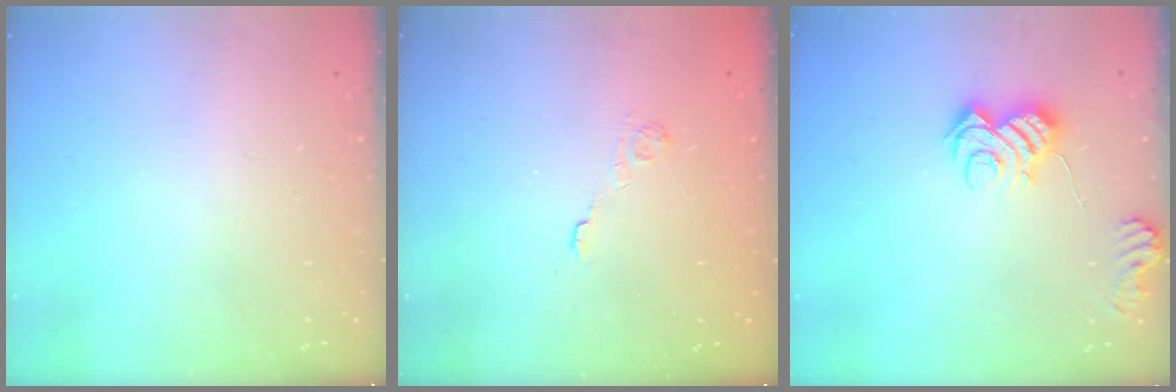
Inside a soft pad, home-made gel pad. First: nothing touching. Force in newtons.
{"total": 2.5, "press": 2.1, "slide": 1.4}
{"total": 8.5, "press": 8.4, "slide": 0.9}